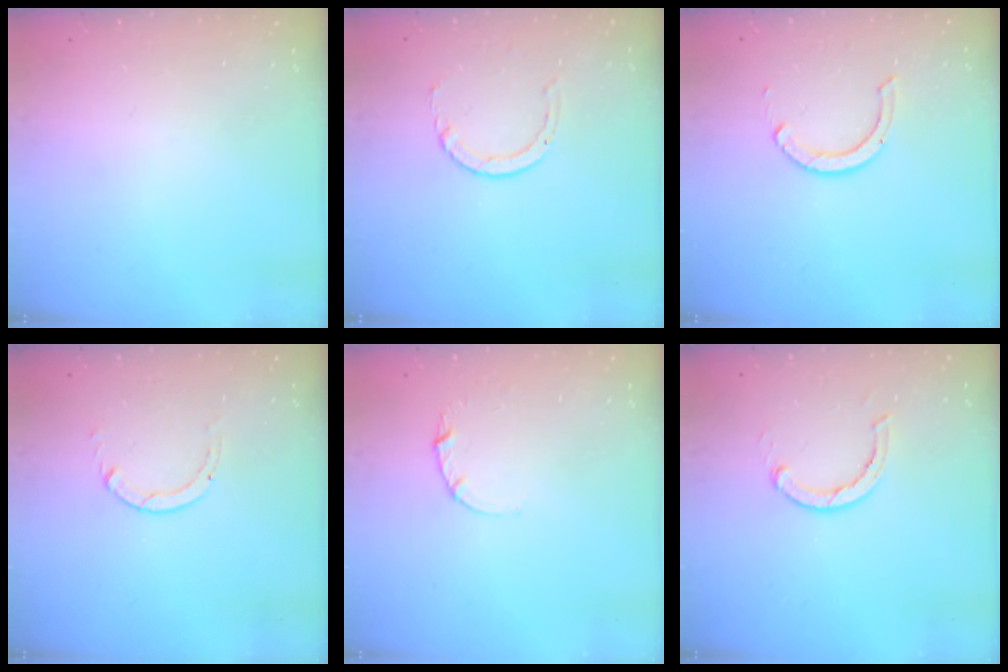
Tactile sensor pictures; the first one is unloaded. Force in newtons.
{"total": 2.9, "press": 2.9, "slide": 0.4}
{"total": 7.0, "press": 6.9, "slide": 0.8}
{"total": 0.9, "press": 0.9, "slide": 0.1}
{"total": 2.8, "press": 2.8, "slide": 0.3}
{"total": 2.9, "press": 2.8, "slide": 0.5}